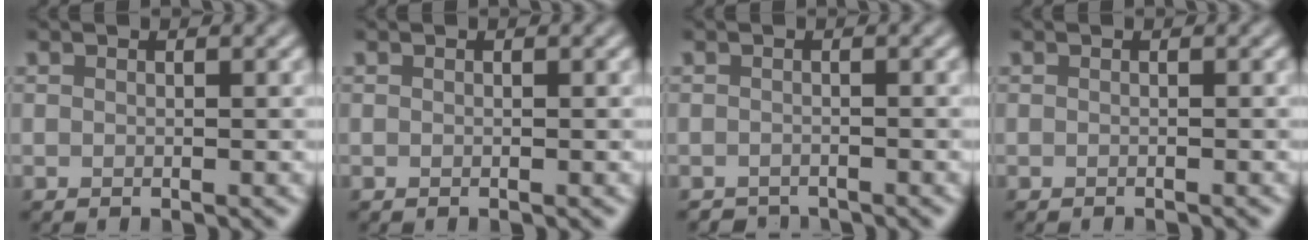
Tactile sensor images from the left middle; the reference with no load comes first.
{"total": 0.0}
{"total": 1.3, "force": [-1.3, 0.3, -0.2], "torque": [0.008, -0.002, -0.022]}
{"total": 0.6, "force": [-0.5, 0.0, 0.2], "torque": [-0.003, -0.002, -0.007]}